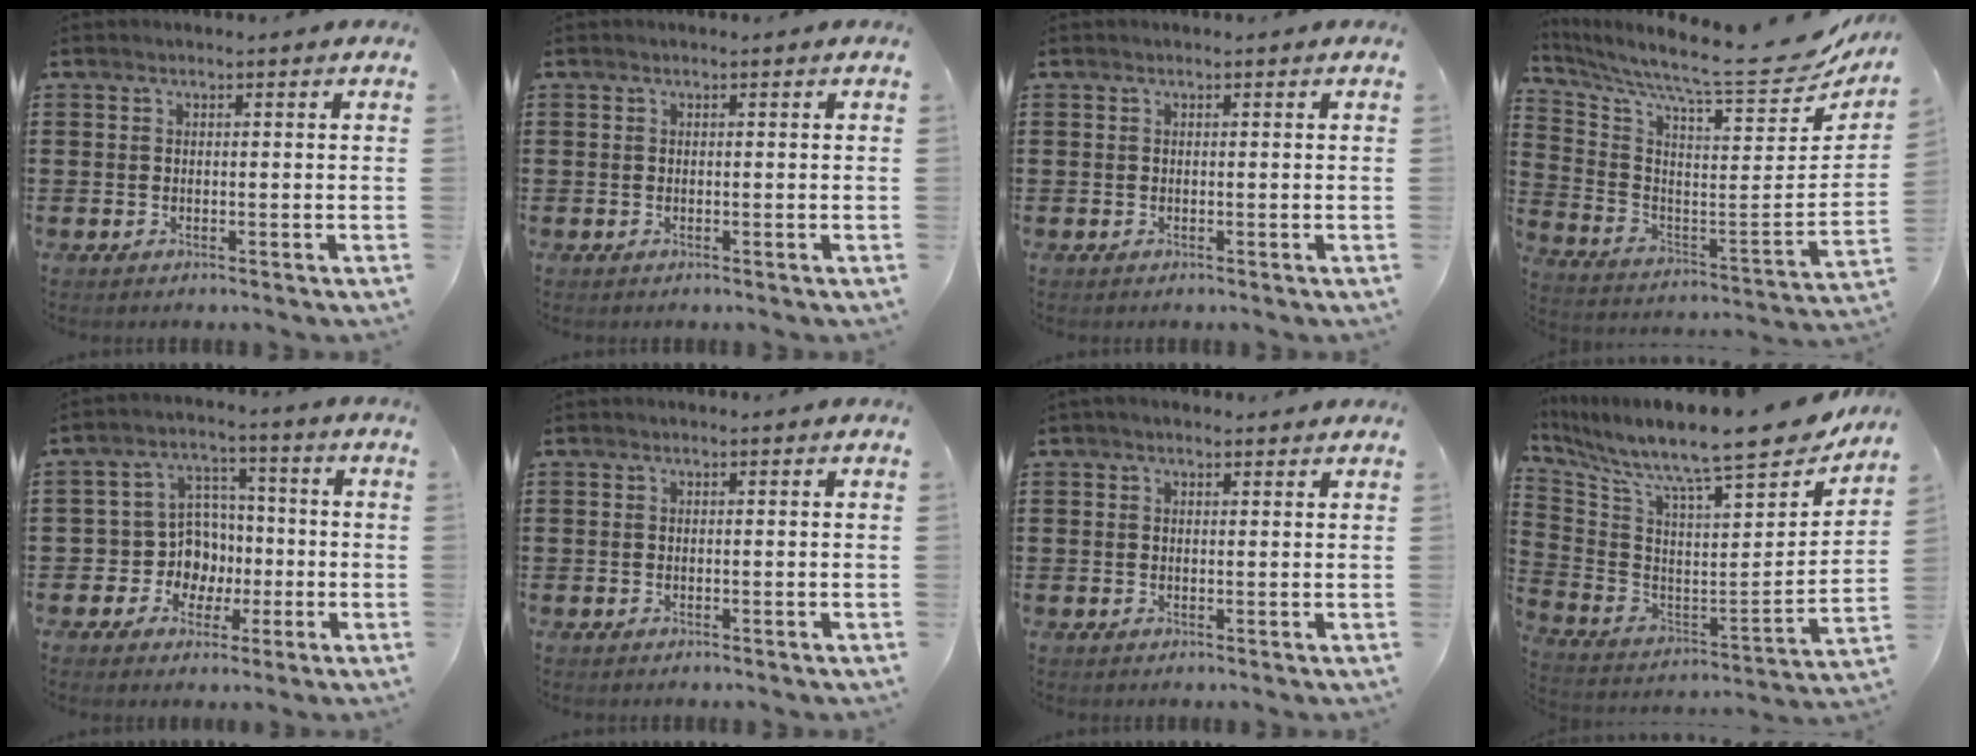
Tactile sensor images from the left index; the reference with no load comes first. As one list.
[{"total": 0.0}, {"total": 0.0}, {"total": 9.1, "force": [8.1, 0.0, 4.1], "torque": [-0.104, -0.085, 0.125]}, {"total": 7.9, "force": [-0.7, 7.4, 2.7], "torque": [-0.084, 0.012, -0.006]}, {"total": 0.0}, {"total": 1.2, "force": [1.0, 0.4, 0.5], "torque": [-0.011, 0.003, 0.020]}, {"total": 11.6, "force": [9.9, 0.6, 6.1], "torque": [-0.124, -0.088, 0.152]}]